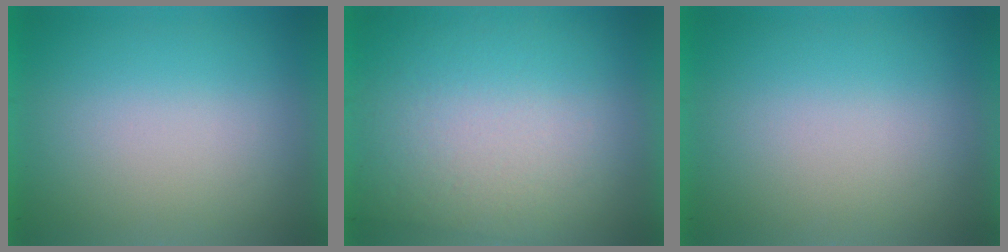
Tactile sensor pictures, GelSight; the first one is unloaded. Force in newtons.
{"total": 3.7}
{"total": 0.0}